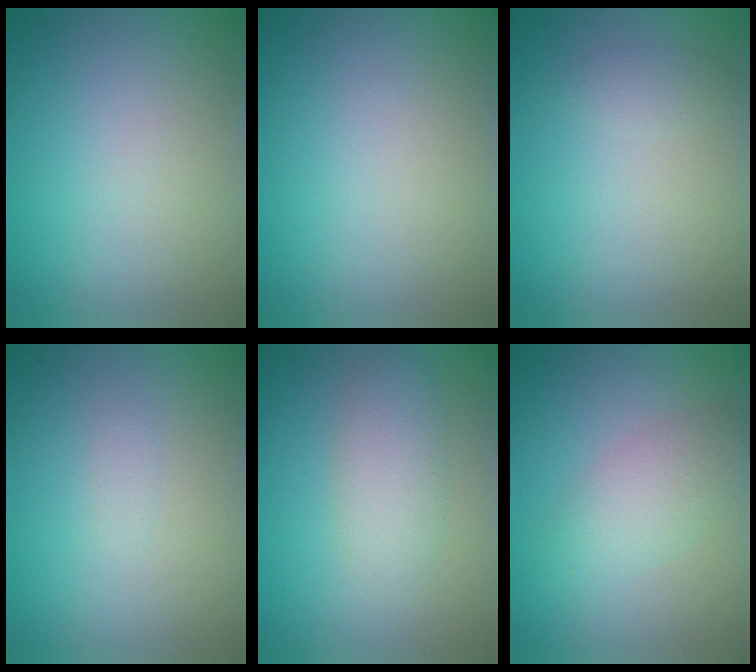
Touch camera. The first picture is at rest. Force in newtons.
{"total": 0.0}
{"total": 0.9, "press": 0.9, "slide": 0.0}
{"total": 0.5, "press": 0.5, "slide": 0.0}
{"total": 2.9, "press": 2.9, "slide": 0.2}
{"total": 3.0, "press": 3.0, "slide": 0.1}